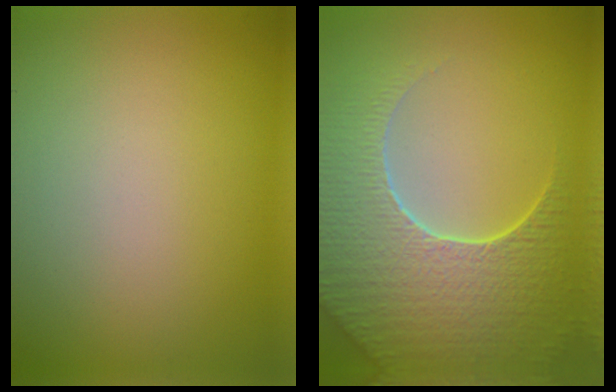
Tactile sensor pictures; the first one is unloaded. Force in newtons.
{"total": 9.4, "press": 6.6, "slide": 6.6}